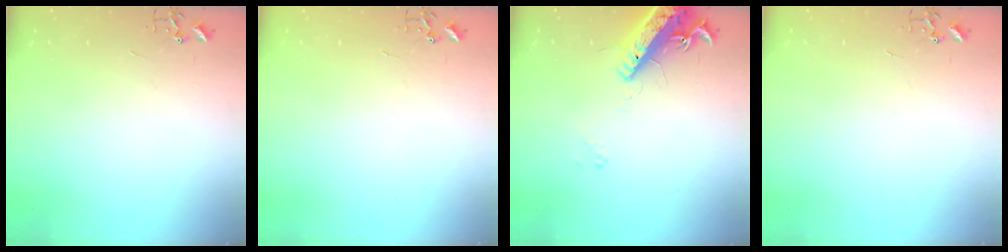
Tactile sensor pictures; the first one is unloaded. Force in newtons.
{"total": 0.0}
{"total": 15.7, "press": 15.3, "slide": 3.5}
{"total": 0.0}